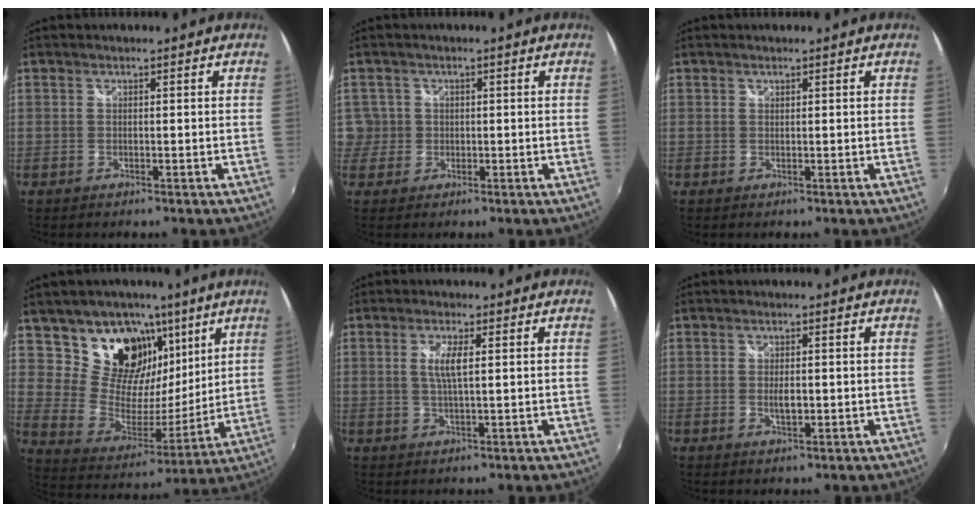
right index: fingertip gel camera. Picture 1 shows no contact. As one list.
[{"total": 3.9, "force": [0.2, 3.9, 0.3], "torque": [0.006, 0.013, 0.007]}, {"total": 0.0}, {"total": 17.7, "force": [10.4, 12.1, 7.9], "torque": [-0.153, -0.001, 0.194]}, {"total": 3.8, "force": [0.8, 0.6, 3.7], "torque": [-0.071, -0.004, 0.015]}, {"total": 2.6, "force": [-0.2, 1.2, 2.3], "torque": [-0.038, -0.004, -0.002]}]